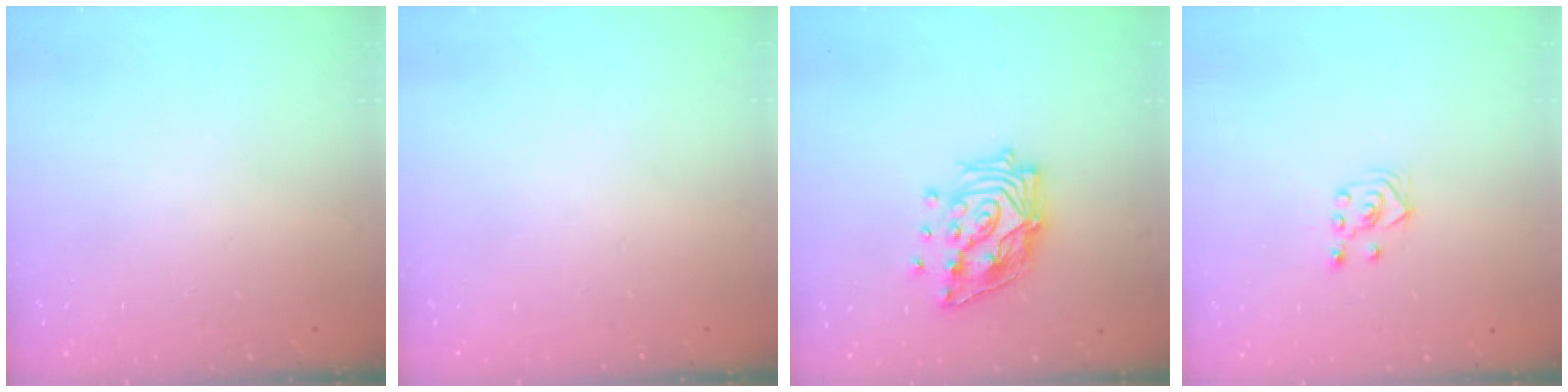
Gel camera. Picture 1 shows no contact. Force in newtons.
{"total": 0.0}
{"total": 16.7, "press": 16.7, "slide": 1.2}
{"total": 2.8, "press": 2.6, "slide": 1.1}